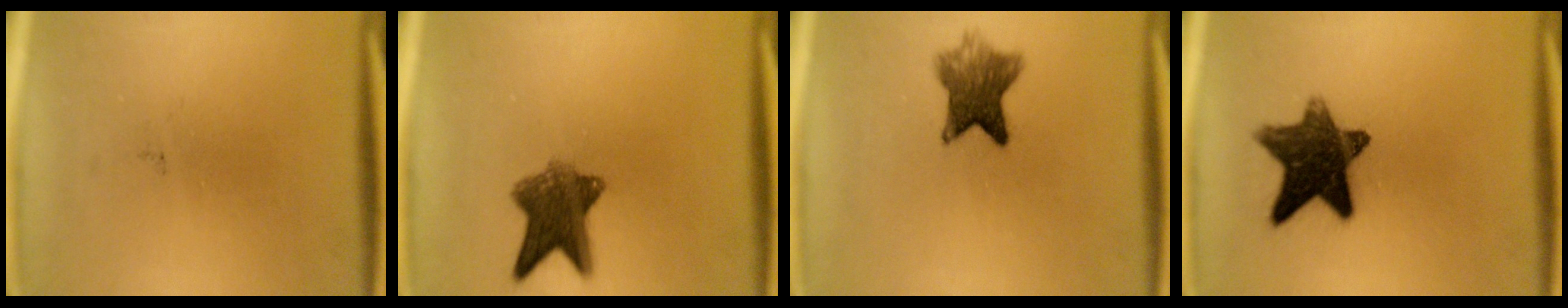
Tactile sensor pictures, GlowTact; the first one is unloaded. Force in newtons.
{"total": 7.7}
{"total": 6.9}
{"total": 12.3}